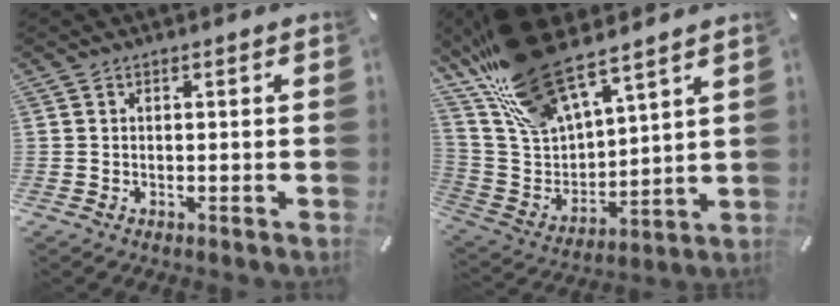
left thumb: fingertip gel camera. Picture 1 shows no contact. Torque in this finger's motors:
{"motor_torque": [1.80, -0.18, 1.45, -1.32, 0.33]}